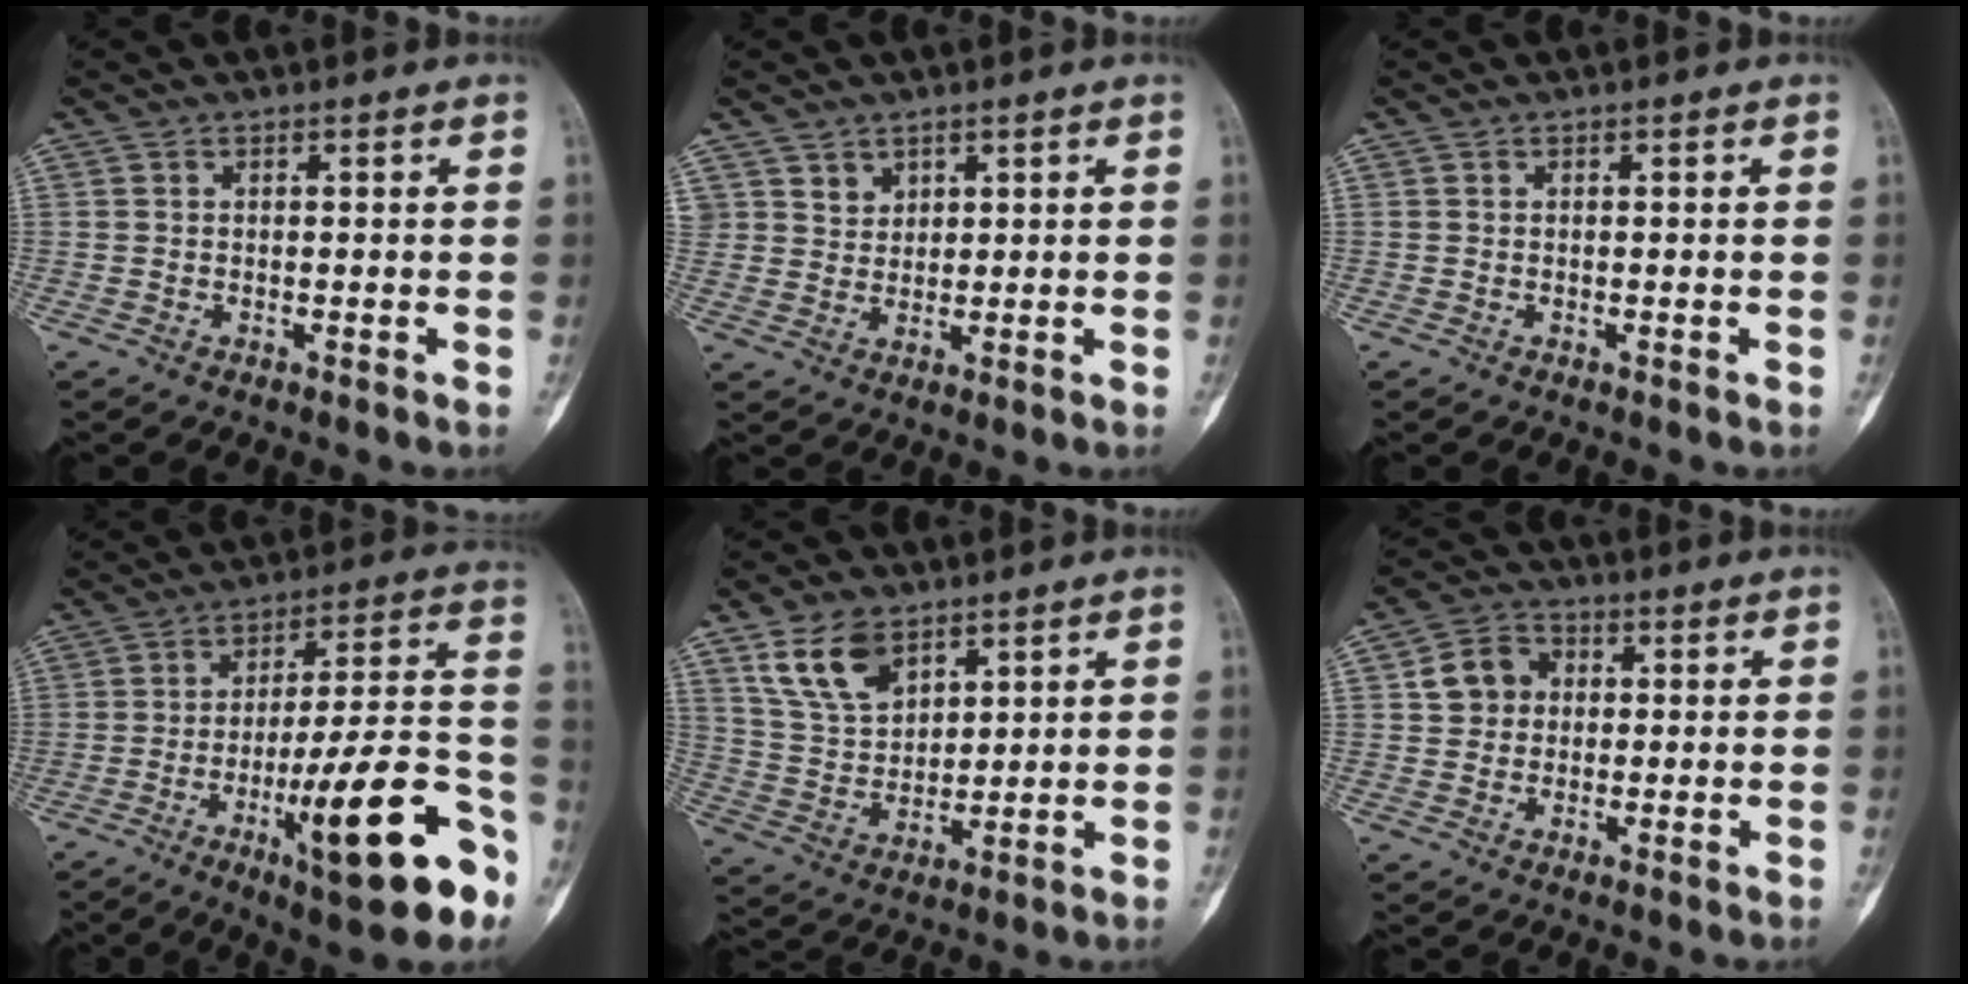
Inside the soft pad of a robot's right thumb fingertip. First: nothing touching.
{"total": 3.1, "force": [2.1, 2.3, 0.4], "torque": [0.015, -0.016, 0.039]}
{"total": 0.0}
{"total": 21.7, "force": [-9.6, 4.7, 18.8], "torque": [-0.265, 0.047, -0.141]}
{"total": 10.6, "force": [6.5, 6.1, 5.8], "torque": [-0.096, -0.028, 0.136]}
{"total": 6.6, "force": [1.0, 5.7, 3.1], "torque": [-0.038, 0.010, 0.009]}